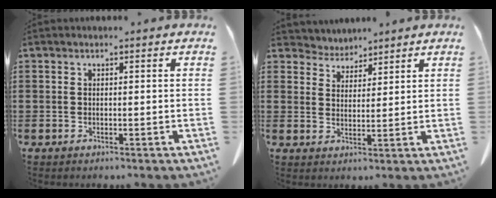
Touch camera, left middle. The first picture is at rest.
{"total": 3.4, "force": [3.2, 1.1, -0.4], "torque": [-0.008, -0.011, 0.058]}